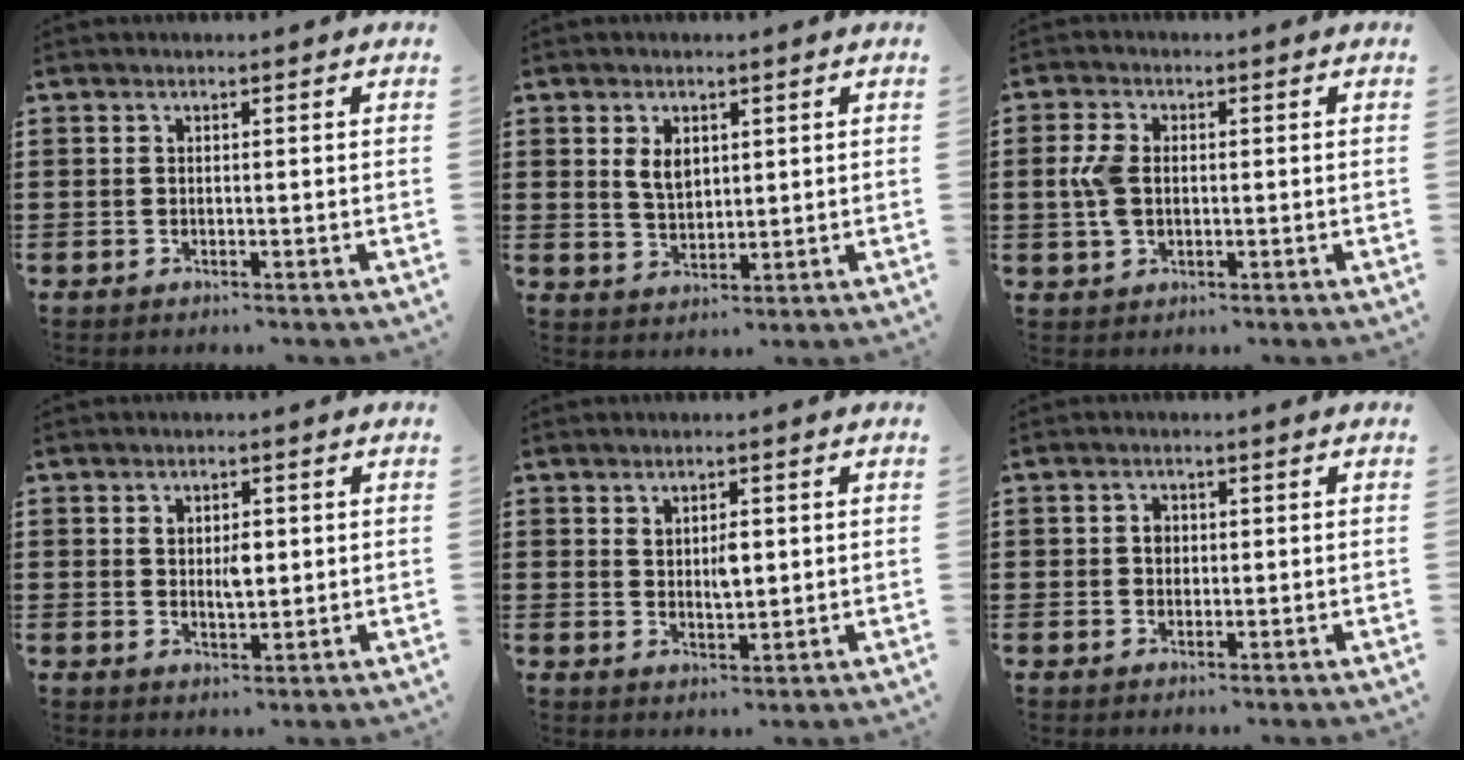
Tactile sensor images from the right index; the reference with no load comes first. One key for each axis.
{"total": 3.6, "fx": 1.5, "fy": 2.2, "fz": 2.4, "tx": -0.047, "ty": 0.002, "tz": 0.025}
{"total": 4.7, "fx": 0.2, "fy": 3.0, "fz": 3.6, "tx": -0.104, "ty": 0.000, "tz": -0.006}
{"total": 3.3, "fx": 0.7, "fy": 1.7, "fz": 2.8, "tx": -0.050, "ty": 0.002, "tz": 0.010}
{"total": 2.8, "fx": 1.0, "fy": 1.3, "fz": 2.3, "tx": -0.033, "ty": -0.004, "tz": 0.013}
{"total": 1.6, "fx": 0.2, "fy": 1.3, "fz": 0.9, "tx": -0.018, "ty": 0.008, "tz": 0.003}